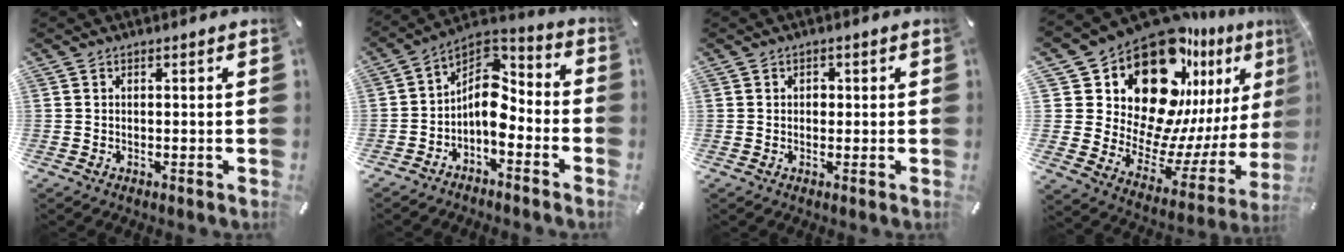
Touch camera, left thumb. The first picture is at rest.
{"total": 9.4, "force": [-2.9, 6.3, 6.4], "torque": [-0.125, 0.002, -0.058]}
{"total": 1.5, "force": [0.1, 1.3, 0.6], "torque": [0.001, 0.000, -0.004]}
{"total": 24.1, "force": [15.5, 13.8, 12.4], "torque": [-0.189, -0.151, 0.284]}